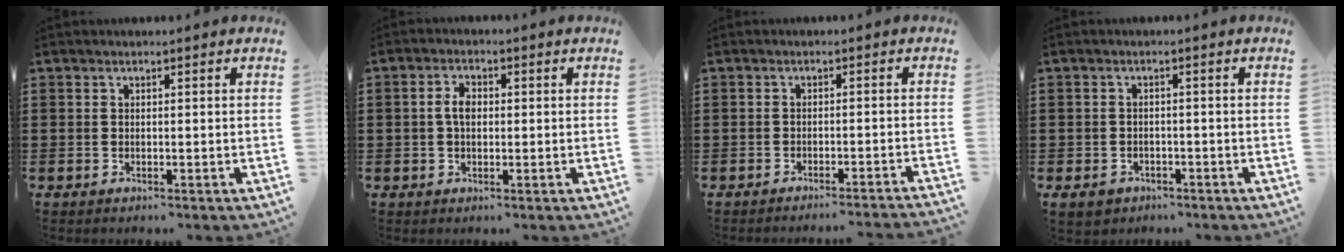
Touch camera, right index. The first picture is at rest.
{"total": 3.1, "force": [-0.1, 1.7, 2.6], "torque": [-0.052, 0.008, -0.004]}
{"total": 2.0, "force": [-1.9, -0.6, 0.4], "torque": [-0.007, 0.001, -0.038]}
{"total": 2.1, "force": [-1.8, 1.0, 0.4], "torque": [-0.012, 0.002, -0.038]}